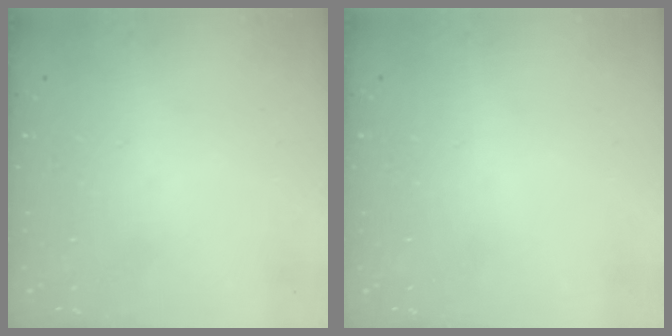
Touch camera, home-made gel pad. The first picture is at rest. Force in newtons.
{"total": 0.0}